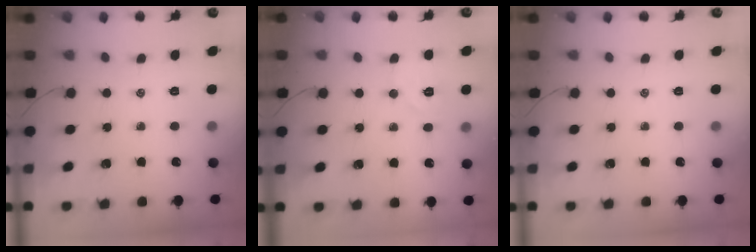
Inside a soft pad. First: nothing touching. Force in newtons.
{"total": 6.4, "press": 6.4, "slide": 0.9}
{"total": 0.0}